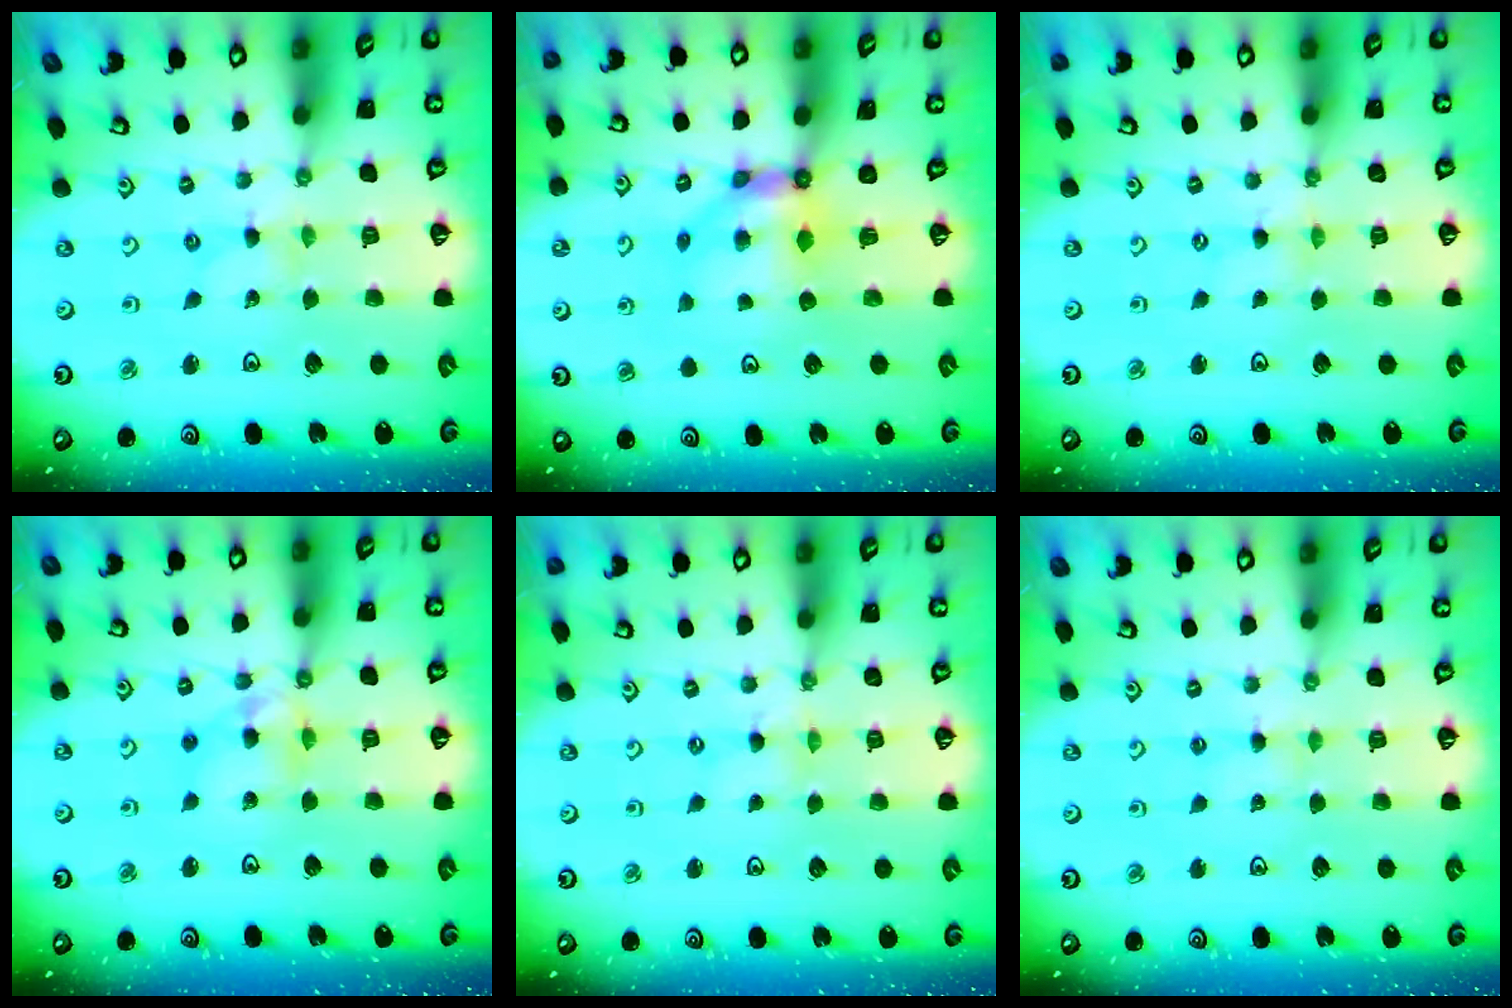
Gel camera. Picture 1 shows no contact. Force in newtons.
{"total": 7.3, "press": 7.3, "slide": 0.4}
{"total": 0.0}
{"total": 10.2, "press": 10.1, "slide": 1.4}
{"total": 0.0}
{"total": 2.5, "press": 2.5, "slide": 0.2}